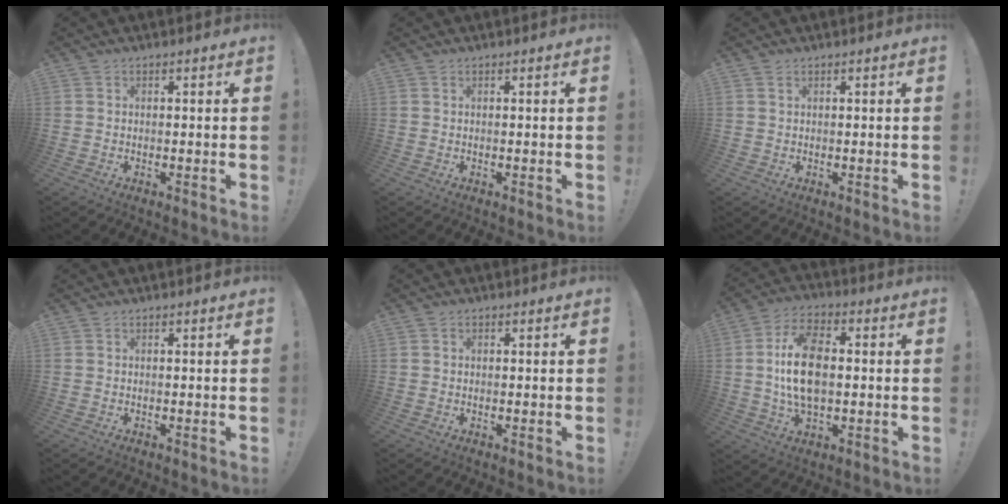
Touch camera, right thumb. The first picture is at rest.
{"total": 0.0}
{"total": 1.0, "force": [0.6, 0.5, 0.6], "torque": [-0.009, 0.000, 0.010]}
{"total": 0.0}
{"total": 0.6, "force": [0.0, 0.6, 0.1], "torque": [-0.003, 0.003, 0.000]}
{"total": 14.7, "force": [0.6, 8.6, 11.9], "torque": [-0.205, 0.002, 0.009]}